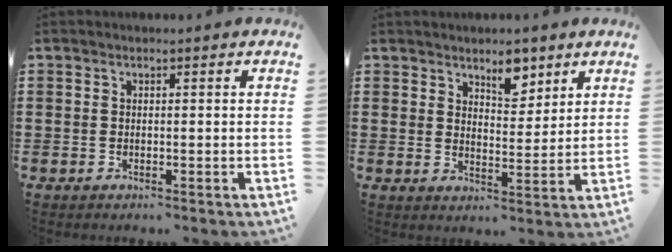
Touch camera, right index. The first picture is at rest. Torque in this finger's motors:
{"motor_torque": [0.05, 0.09, 0.30, 0.06]}